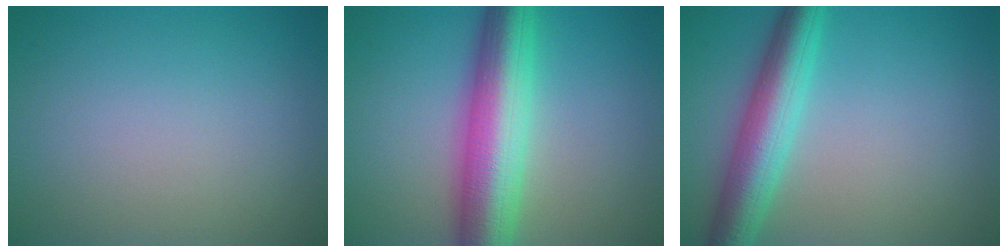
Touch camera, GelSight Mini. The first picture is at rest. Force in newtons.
{"total": 9.5, "press": 9.5, "slide": 0.2}
{"total": 6.2, "press": 6.2, "slide": 0.3}